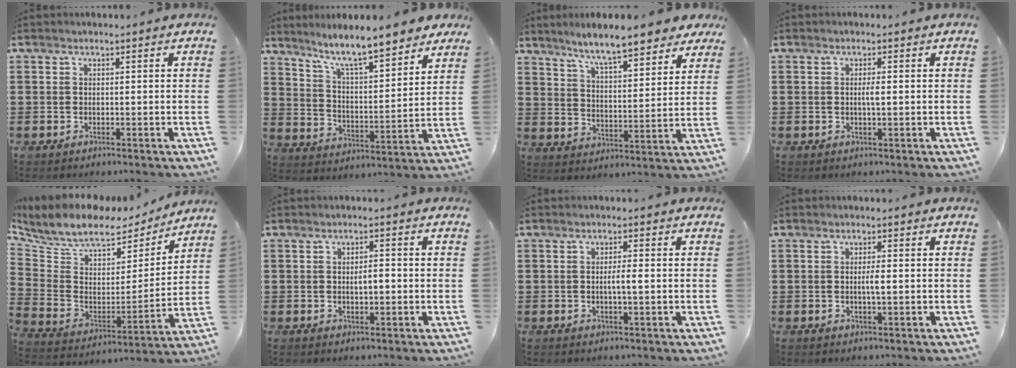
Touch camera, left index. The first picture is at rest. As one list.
[{"total": 8.5, "force": [7.3, 0.6, 4.2], "torque": [-0.102, -0.045, 0.121]}, {"total": 8.0, "force": [7.1, 0.4, 3.6], "torque": [-0.090, -0.037, 0.120]}, {"total": 1.6, "force": [0.0, 0.2, 1.6], "torque": [-0.031, -0.003, -0.001]}, {"total": 9.0, "force": [7.3, 3.7, 3.6], "torque": [-0.102, -0.047, 0.128]}, {"total": 2.5, "force": [-0.2, 0.9, 2.3], "torque": [-0.043, 0.002, -0.006]}, {"total": 2.3, "force": [-0.2, 0.3, 2.3], "torque": [-0.041, -0.001, -0.005]}, {"total": 1.9, "force": [-0.1, 0.2, 1.9], "torque": [-0.037, -0.002, -0.004]}]